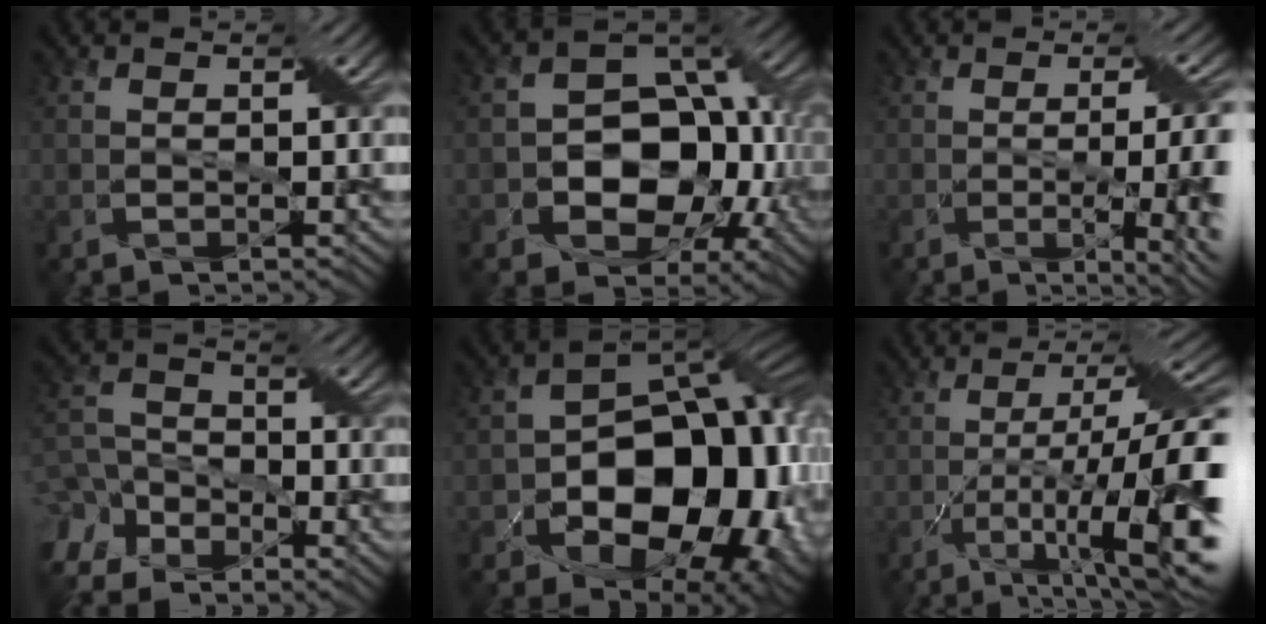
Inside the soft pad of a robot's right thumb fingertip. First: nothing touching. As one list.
[{"total": 13.5, "force": [-2.3, 9.9, 8.9], "torque": [-0.126, -0.009, -0.046]}, {"total": 10.5, "force": [-1.2, 3.1, 9.9], "torque": [-0.119, -0.002, -0.016]}, {"total": 9.2, "force": [-6.0, 5.8, 3.9], "torque": [-0.095, -0.014, -0.118]}, {"total": 17.2, "force": [-3.9, 11.7, 12.0], "torque": [-0.151, -0.024, -0.058]}, {"total": 17.5, "force": [-4.7, 5.2, 16.0], "torque": [-0.243, -0.009, -0.067]}]